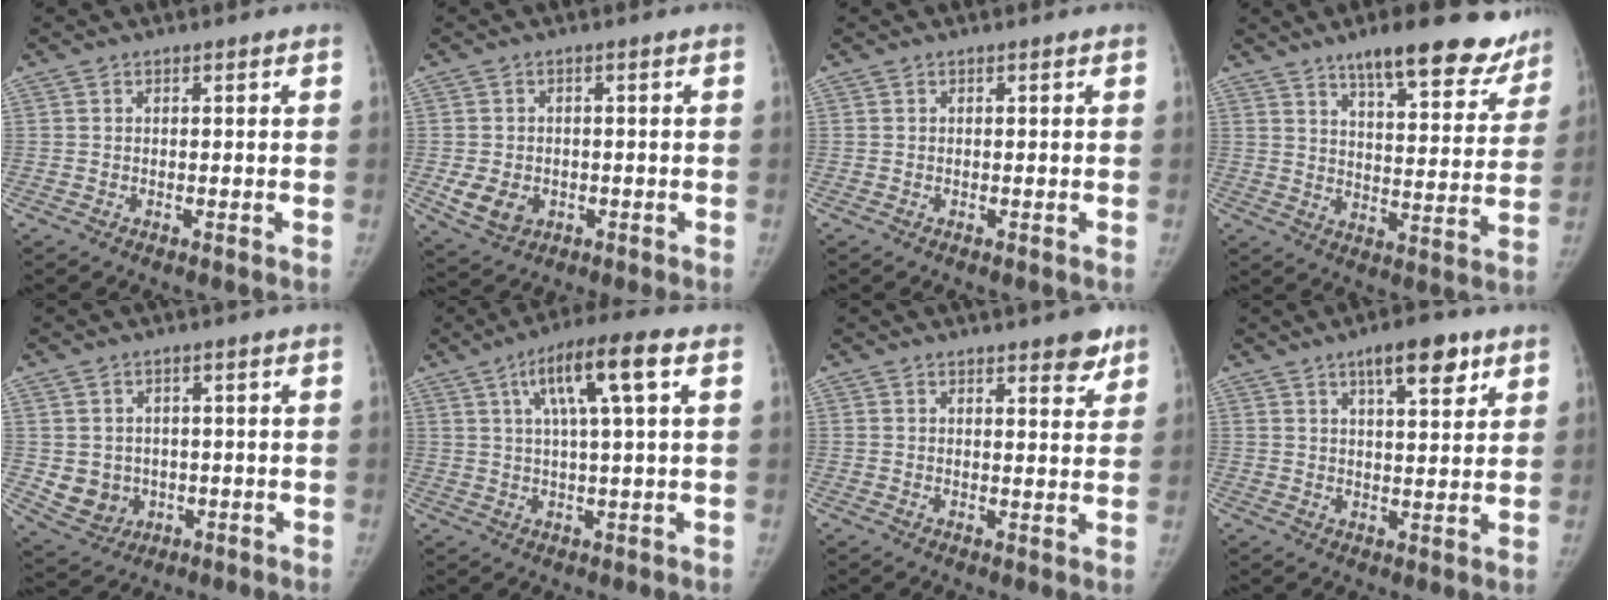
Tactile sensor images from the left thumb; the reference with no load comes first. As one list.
[{"total": 5.8, "force": [-1.5, 4.6, 3.2], "torque": [-0.048, 0.002, -0.015]}, {"total": 0.0}, {"total": 18.8, "force": [14.0, 5.9, 11.0], "torque": [-0.100, -0.065, 0.192]}, {"total": 6.4, "force": [-0.5, 5.8, 2.5], "torque": [-0.019, 0.005, 0.009]}, {"total": 11.0, "force": [4.2, 1.7, 10.0], "torque": [-0.180, 0.006, 0.067]}, {"total": 5.1, "force": [3.5, 1.6, 3.3], "torque": [-0.024, -0.019, 0.042]}, {"total": 8.5, "force": [5.0, 2.9, 6.3], "torque": [-0.074, -0.023, 0.074]}]